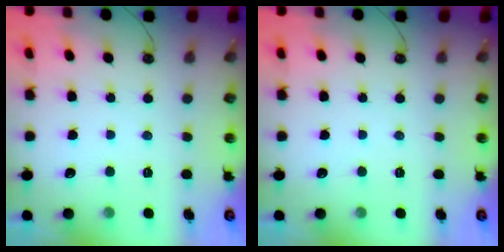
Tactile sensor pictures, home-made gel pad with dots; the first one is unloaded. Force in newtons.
{"total": 0.0}